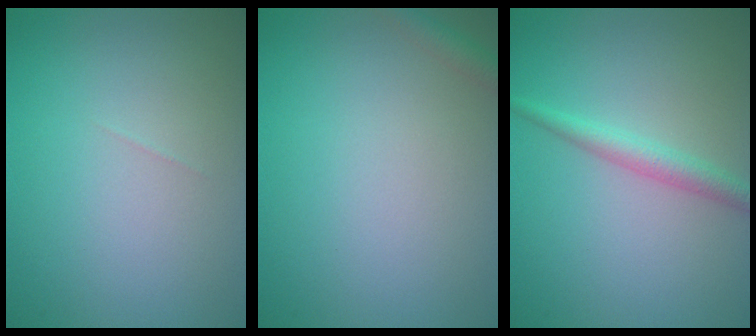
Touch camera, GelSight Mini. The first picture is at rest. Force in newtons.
{"total": 1.4, "press": 1.3, "slide": 0.1}
{"total": 2.1, "press": 2.1, "slide": 0.0}